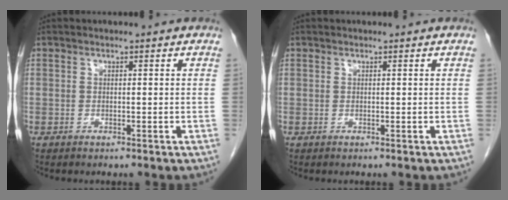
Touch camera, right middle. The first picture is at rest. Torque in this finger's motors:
{"motor_torque": [0.00, 0.00, 0.00, 0.00]}